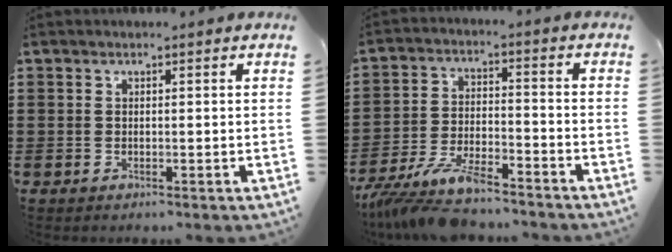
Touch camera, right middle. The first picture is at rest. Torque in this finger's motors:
{"motor_torque": [1.30, -0.05, 0.20, 0.21]}